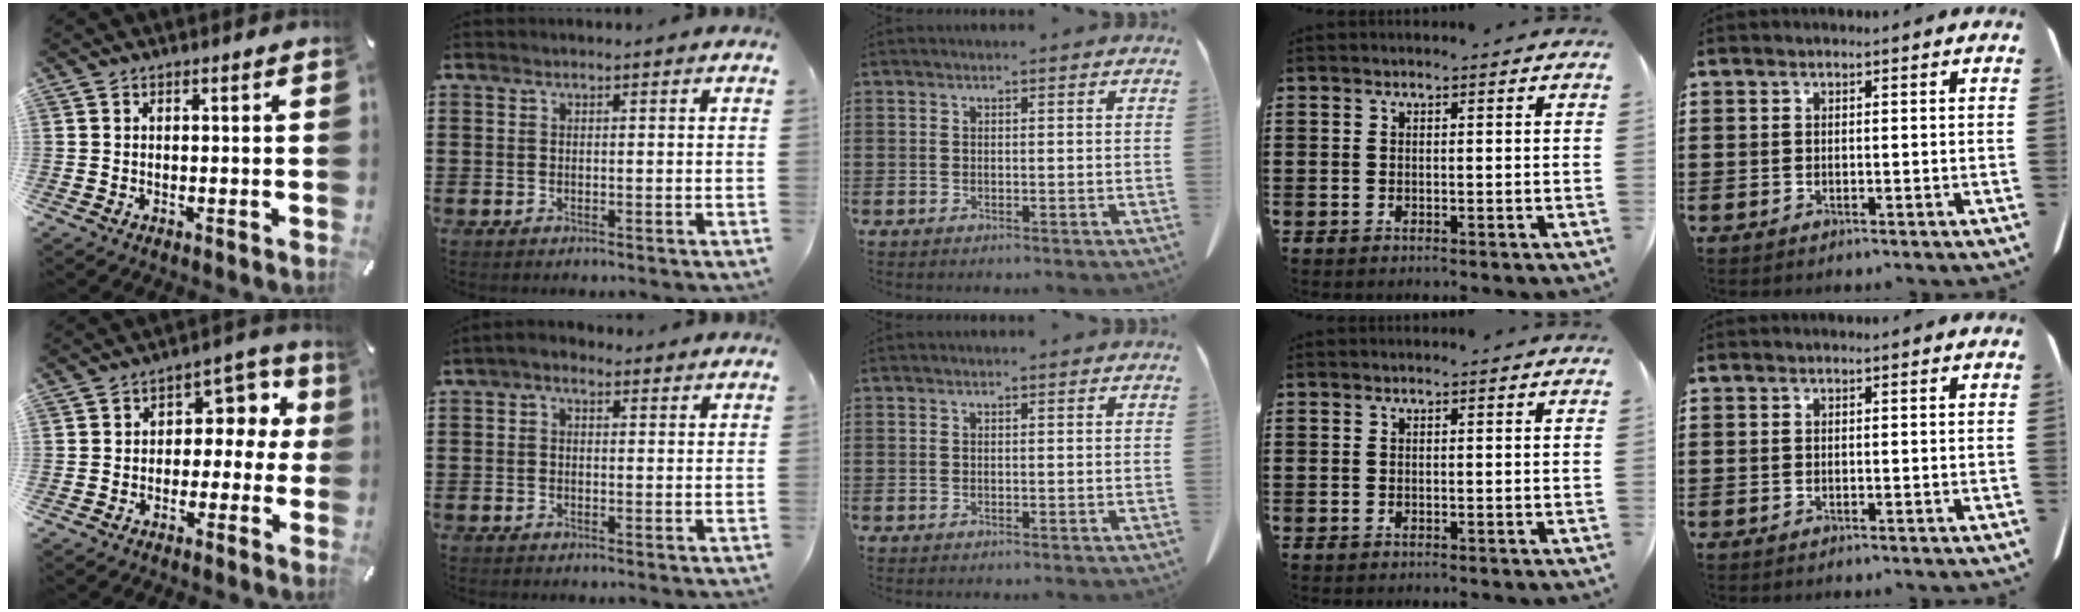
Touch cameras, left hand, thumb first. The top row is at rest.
{"thumb": {"total": 7.7, "force": [0.7, 5.9, 4.9], "torque": [-0.067, 0.002, 0.007]}, "index": {"total": 1.5, "force": [0.2, 1.0, 1.1], "torque": [-0.024, 0.006, 0.002]}}